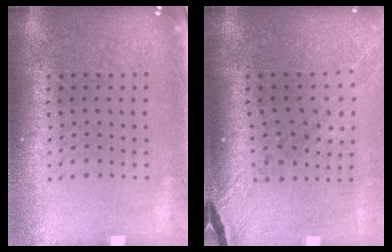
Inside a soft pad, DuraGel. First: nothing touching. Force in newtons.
{"total": 1.5, "press": 1.5, "slide": 0.4}